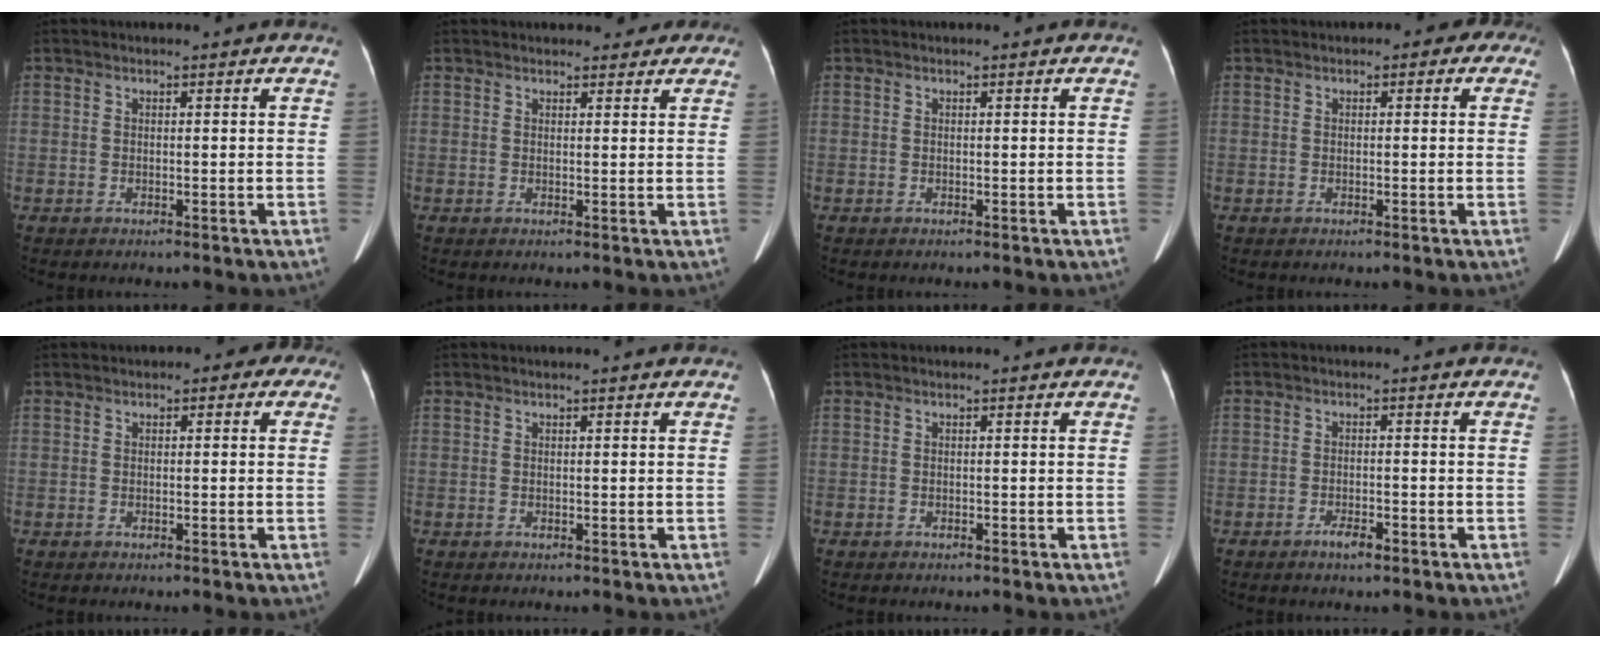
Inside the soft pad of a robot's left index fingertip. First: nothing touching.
{"total": 4.5, "force": [3.9, 2.0, 1.2], "torque": [0.001, 0.011, 0.039]}
{"total": 0.0}
{"total": 2.7, "force": [0.9, 1.7, 1.9], "torque": [-0.009, 0.022, 0.001]}
{"total": 2.7, "force": [0.6, 1.7, 2.0], "torque": [-0.010, 0.021, -0.006]}
{"total": 0.0}
{"total": 0.0}
{"total": 2.2, "force": [-1.5, 0.5, 1.5], "torque": [-0.028, -0.001, -0.025]}